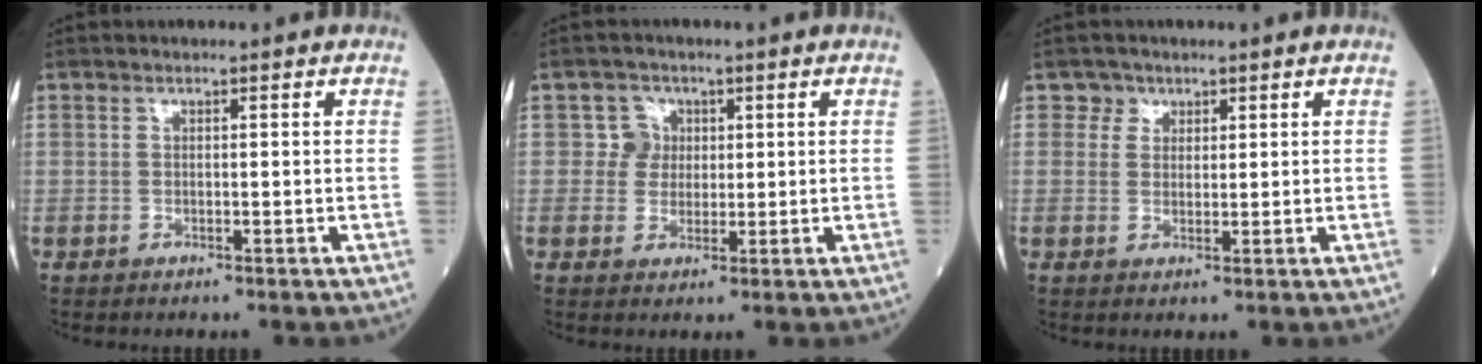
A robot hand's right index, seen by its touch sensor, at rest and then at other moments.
{"total": 3.0, "force": [0.8, 2.9, -0.1], "torque": [0.007, 0.005, 0.011]}
{"total": 2.0, "force": [1.2, 1.6, -0.2], "torque": [0.013, 0.000, 0.015]}